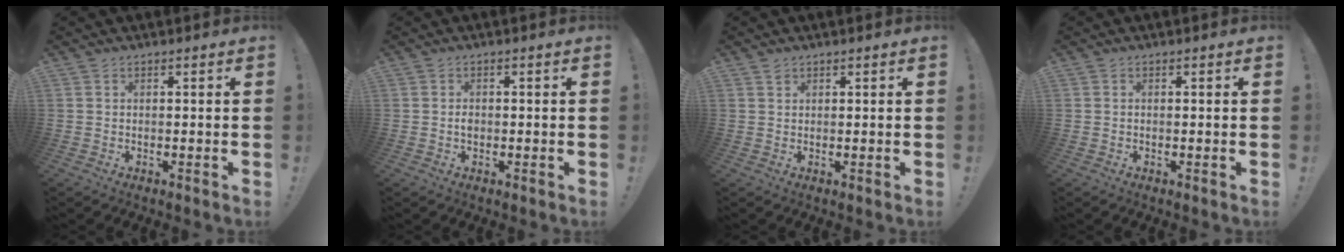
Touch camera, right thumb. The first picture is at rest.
{"total": 1.4, "force": [-0.6, 0.9, 0.9], "torque": [-0.008, 0.000, -0.012]}
{"total": 1.3, "force": [1.1, 0.7, 0.2], "torque": [0.003, -0.005, 0.020]}
{"total": 0.0}